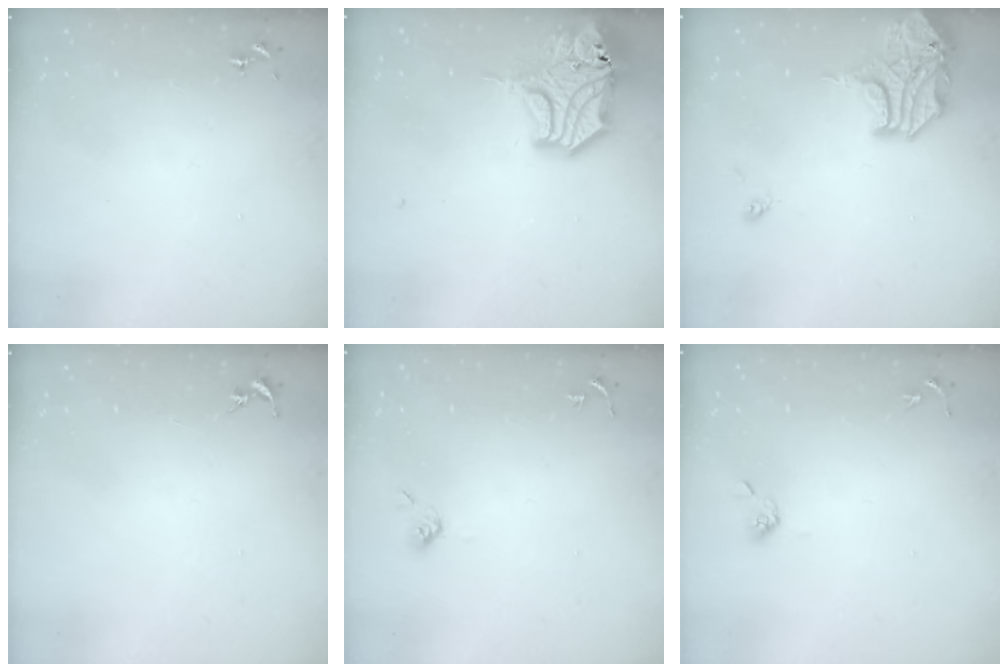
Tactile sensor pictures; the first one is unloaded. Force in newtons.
{"total": 18.5, "press": 18.3, "slide": 2.6}
{"total": 15.2, "press": 15.1, "slide": 2.2}
{"total": 0.0}
{"total": 4.0, "press": 3.9, "slide": 0.8}
{"total": 5.0, "press": 4.7, "slide": 1.7}